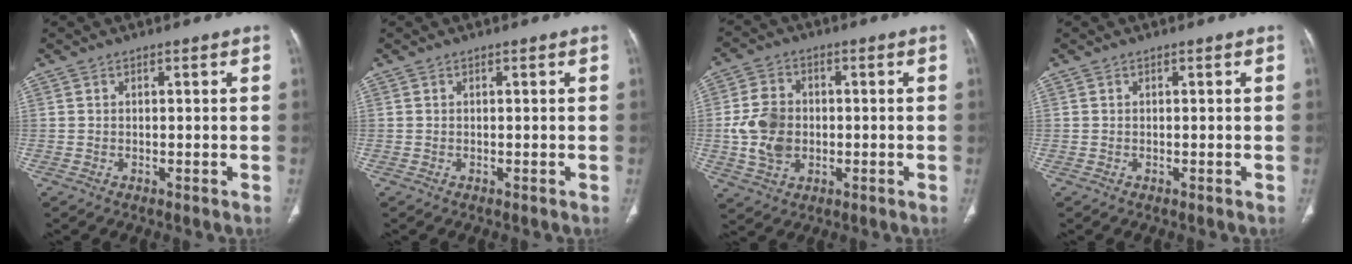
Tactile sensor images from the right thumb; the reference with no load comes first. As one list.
[{"total": 0.0}, {"total": 9.3, "force": [-0.9, 7.1, 6.0], "torque": [-0.105, 0.006, -0.016]}, {"total": 0.0}]